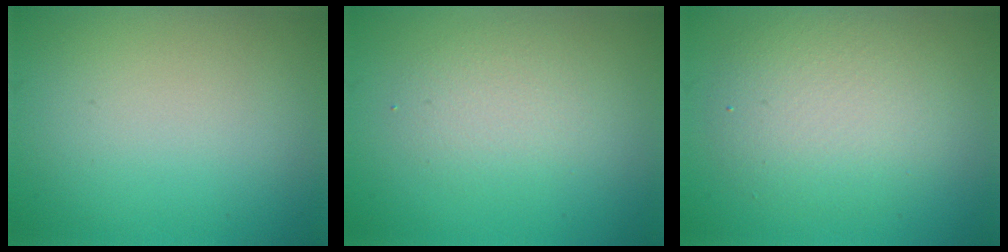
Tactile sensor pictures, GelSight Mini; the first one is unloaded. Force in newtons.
{"total": 2.3, "press": 2.3, "slide": 0.1}
{"total": 4.8, "press": 4.8, "slide": 0.5}